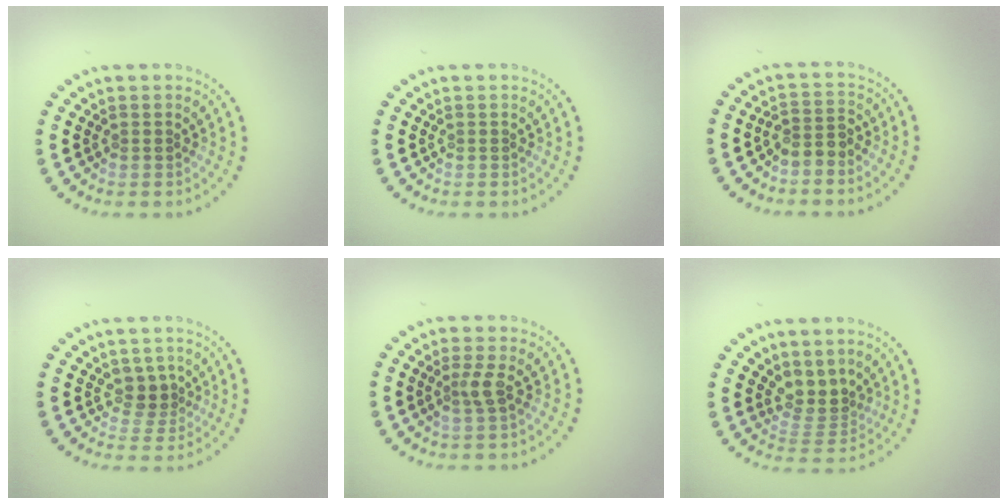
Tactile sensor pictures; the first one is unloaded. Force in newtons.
{"total": 0.0}
{"total": 2.0, "press": 1.7, "slide": 1.1}
{"total": 2.0, "press": 1.6, "slide": 1.2}
{"total": 1.6, "press": 1.2, "slide": 1.1}
{"total": 3.0, "press": 2.0, "slide": 2.2}